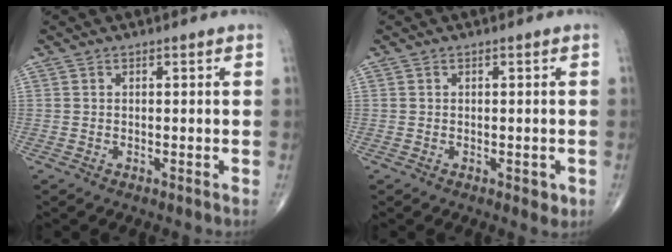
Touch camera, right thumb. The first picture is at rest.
{"total": 1.7, "force": [-0.5, 1.1, 1.2], "torque": [-0.005, -0.001, -0.005]}